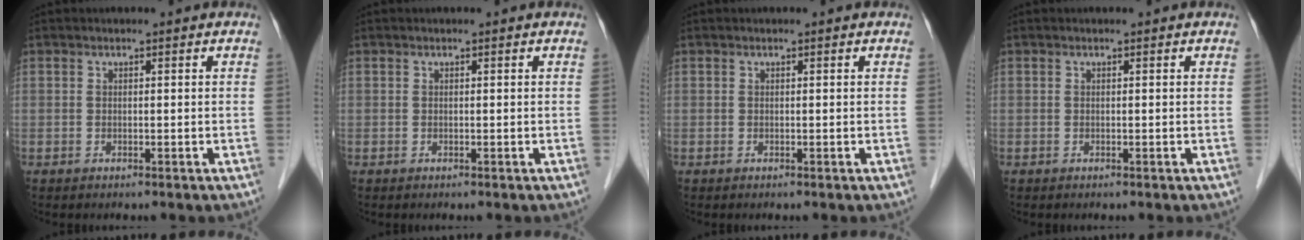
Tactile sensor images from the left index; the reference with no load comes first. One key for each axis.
{"total": 0.0}
{"total": 0.0}
{"total": 0.0}